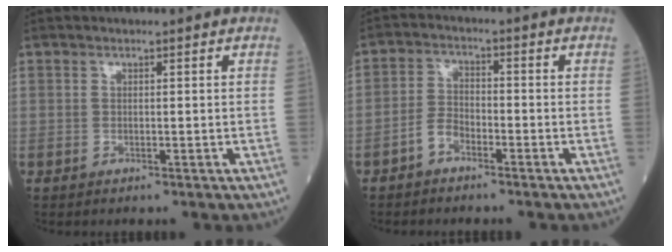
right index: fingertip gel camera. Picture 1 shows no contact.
{"total": 3.5, "force": [-2.4, 1.8, 1.9], "torque": [-0.040, 0.007, -0.047]}